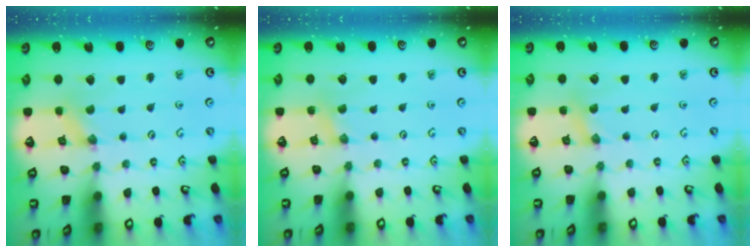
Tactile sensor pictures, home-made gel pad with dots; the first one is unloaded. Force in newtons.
{"total": 1.0, "press": 1.0, "slide": 0.2}
{"total": 0.6, "press": 0.6, "slide": 0.1}